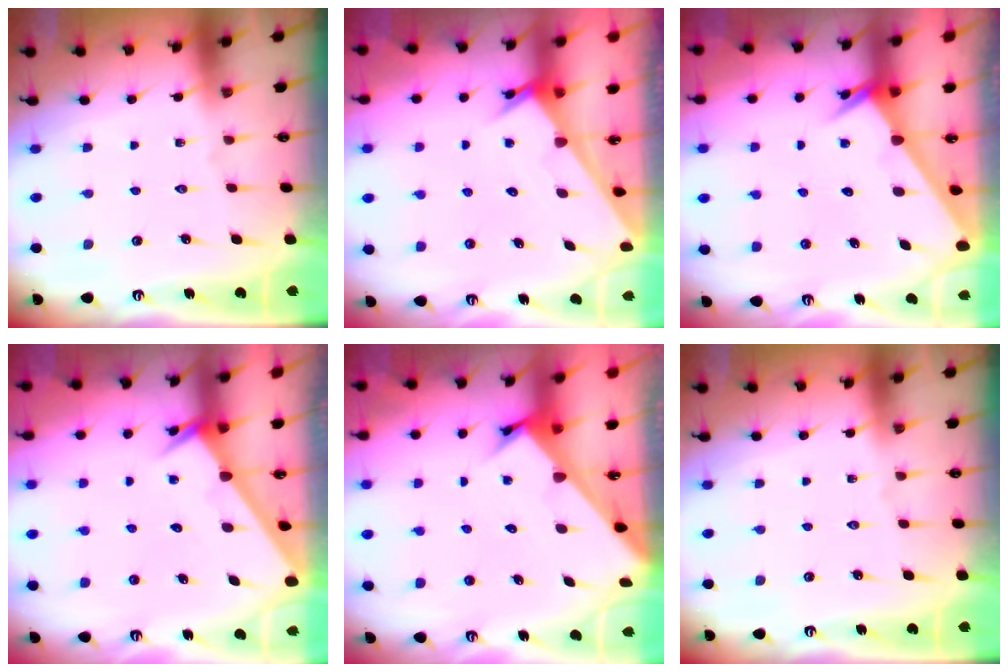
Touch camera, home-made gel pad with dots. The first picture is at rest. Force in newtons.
{"total": 2.5, "press": 2.5, "slide": 0.1}
{"total": 2.6, "press": 2.6, "slide": 0.1}
{"total": 2.7, "press": 2.7, "slide": 0.1}
{"total": 2.9, "press": 2.9, "slide": 0.2}
{"total": 0.0}